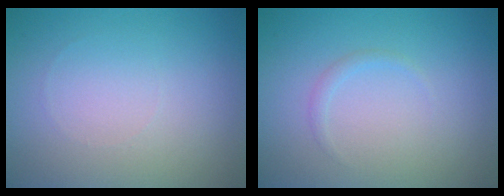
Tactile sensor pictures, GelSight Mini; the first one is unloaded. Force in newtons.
{"total": 0.7, "press": 0.7, "slide": 0.0}